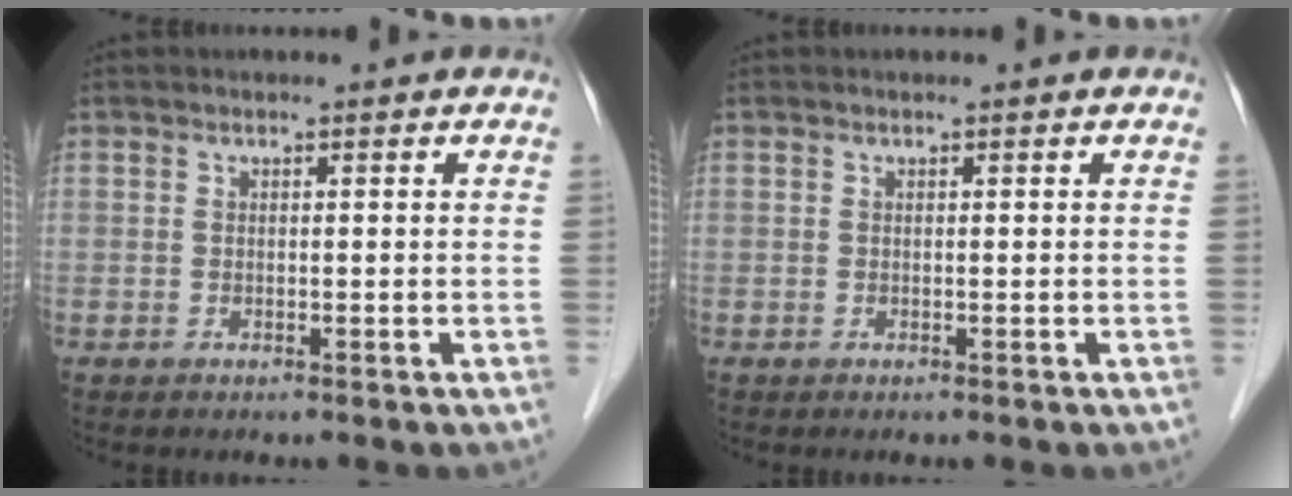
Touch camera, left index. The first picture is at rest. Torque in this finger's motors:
{"motor_torque": [-0.02, 0.02, 0.00, 0.00]}